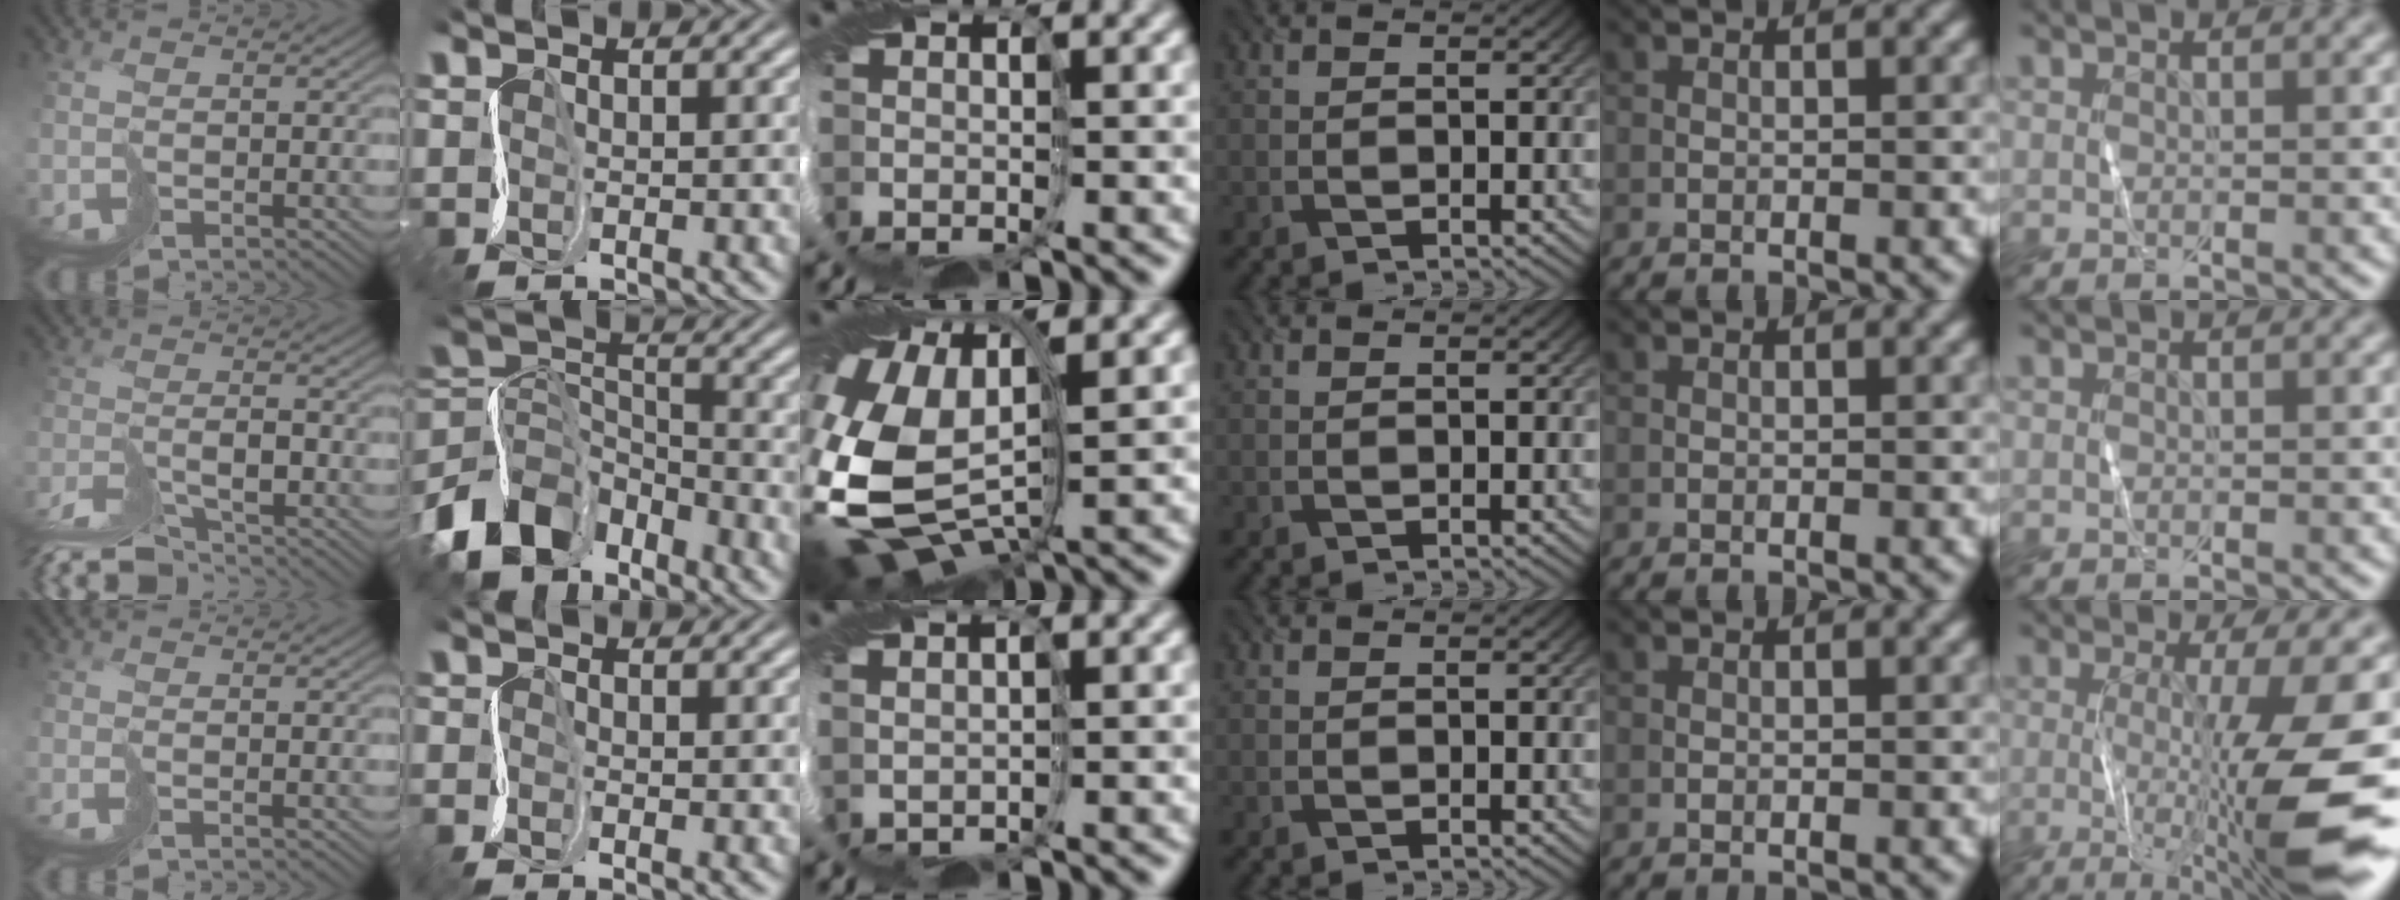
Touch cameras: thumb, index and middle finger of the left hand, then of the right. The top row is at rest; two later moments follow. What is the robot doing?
{"motion": "cut", "object": "tape"}